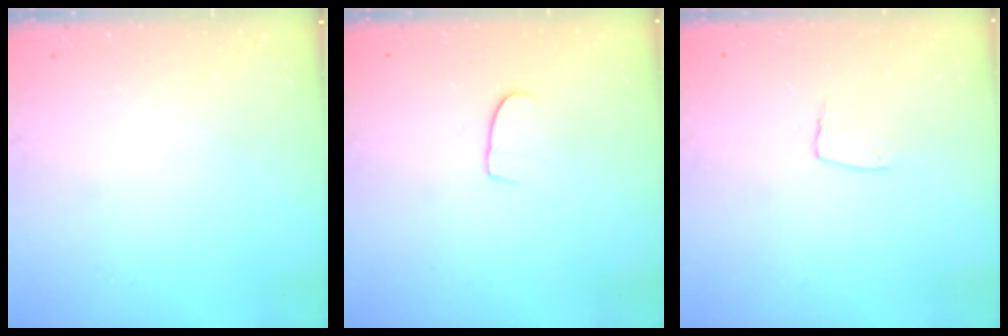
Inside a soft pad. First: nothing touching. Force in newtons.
{"total": 6.1, "press": 6.1, "slide": 0.4}
{"total": 5.1, "press": 5.1, "slide": 0.4}